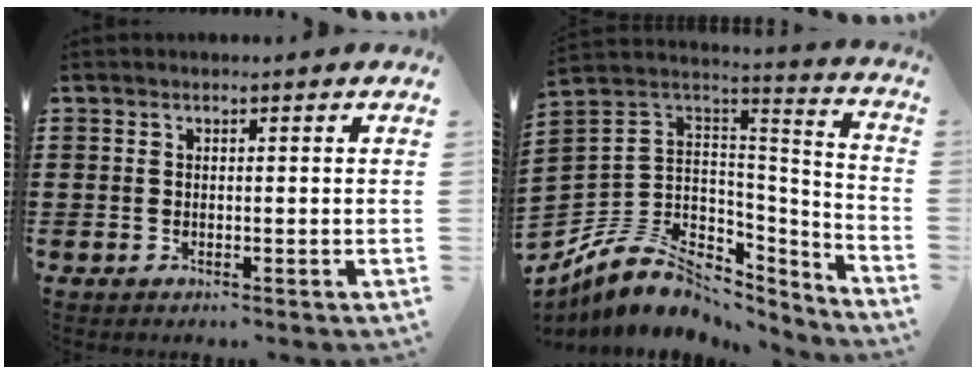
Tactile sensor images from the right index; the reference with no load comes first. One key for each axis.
{"total": 9.6, "fx": -5.1, "fy": 7.1, "fz": 4.0, "tx": -0.108, "ty": -0.001, "tz": -0.094}